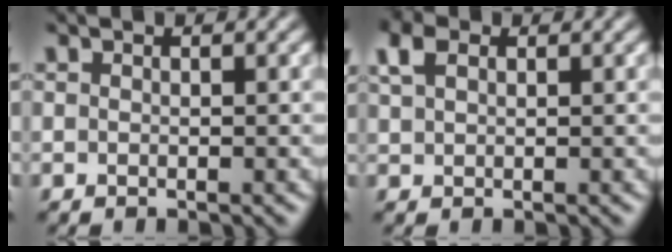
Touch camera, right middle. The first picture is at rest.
{"total": 2.6, "force": [1.3, 1.6, 1.6], "torque": [-0.042, 0.007, 0.028]}